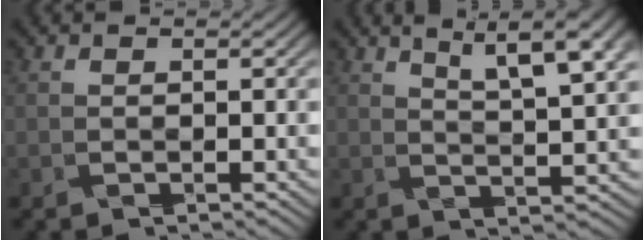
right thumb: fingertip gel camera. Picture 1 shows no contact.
{"total": 6.8, "force": [4.7, 0.6, 4.9], "torque": [-0.086, 0.010, 0.079]}